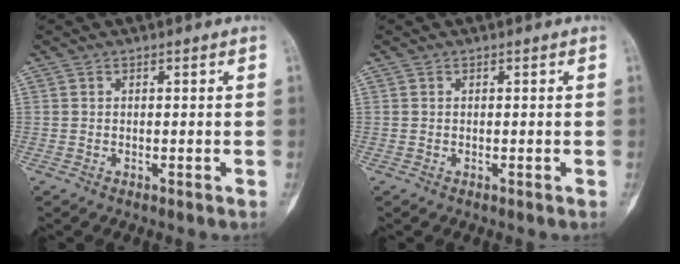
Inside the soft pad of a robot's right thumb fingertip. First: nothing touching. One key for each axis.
{"total": 0.0}